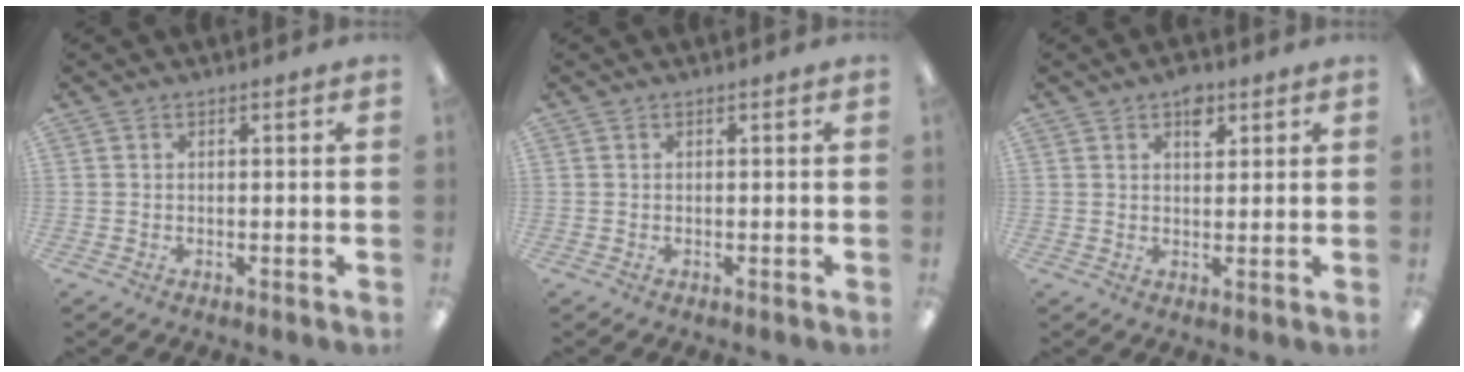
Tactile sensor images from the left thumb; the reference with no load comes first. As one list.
[{"total": 0.0}, {"total": 4.3, "force": [2.5, 2.4, 2.5], "torque": [-0.021, -0.008, 0.038]}]